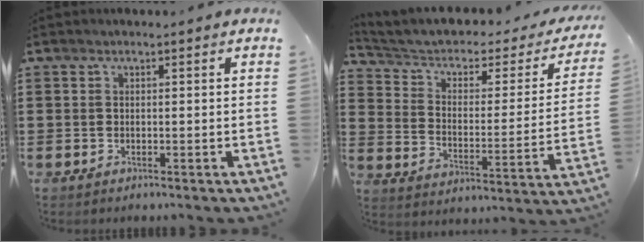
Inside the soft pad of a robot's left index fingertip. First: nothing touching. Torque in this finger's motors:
{"motor_torque": [1.16, -0.97, 0.81, 0.09]}